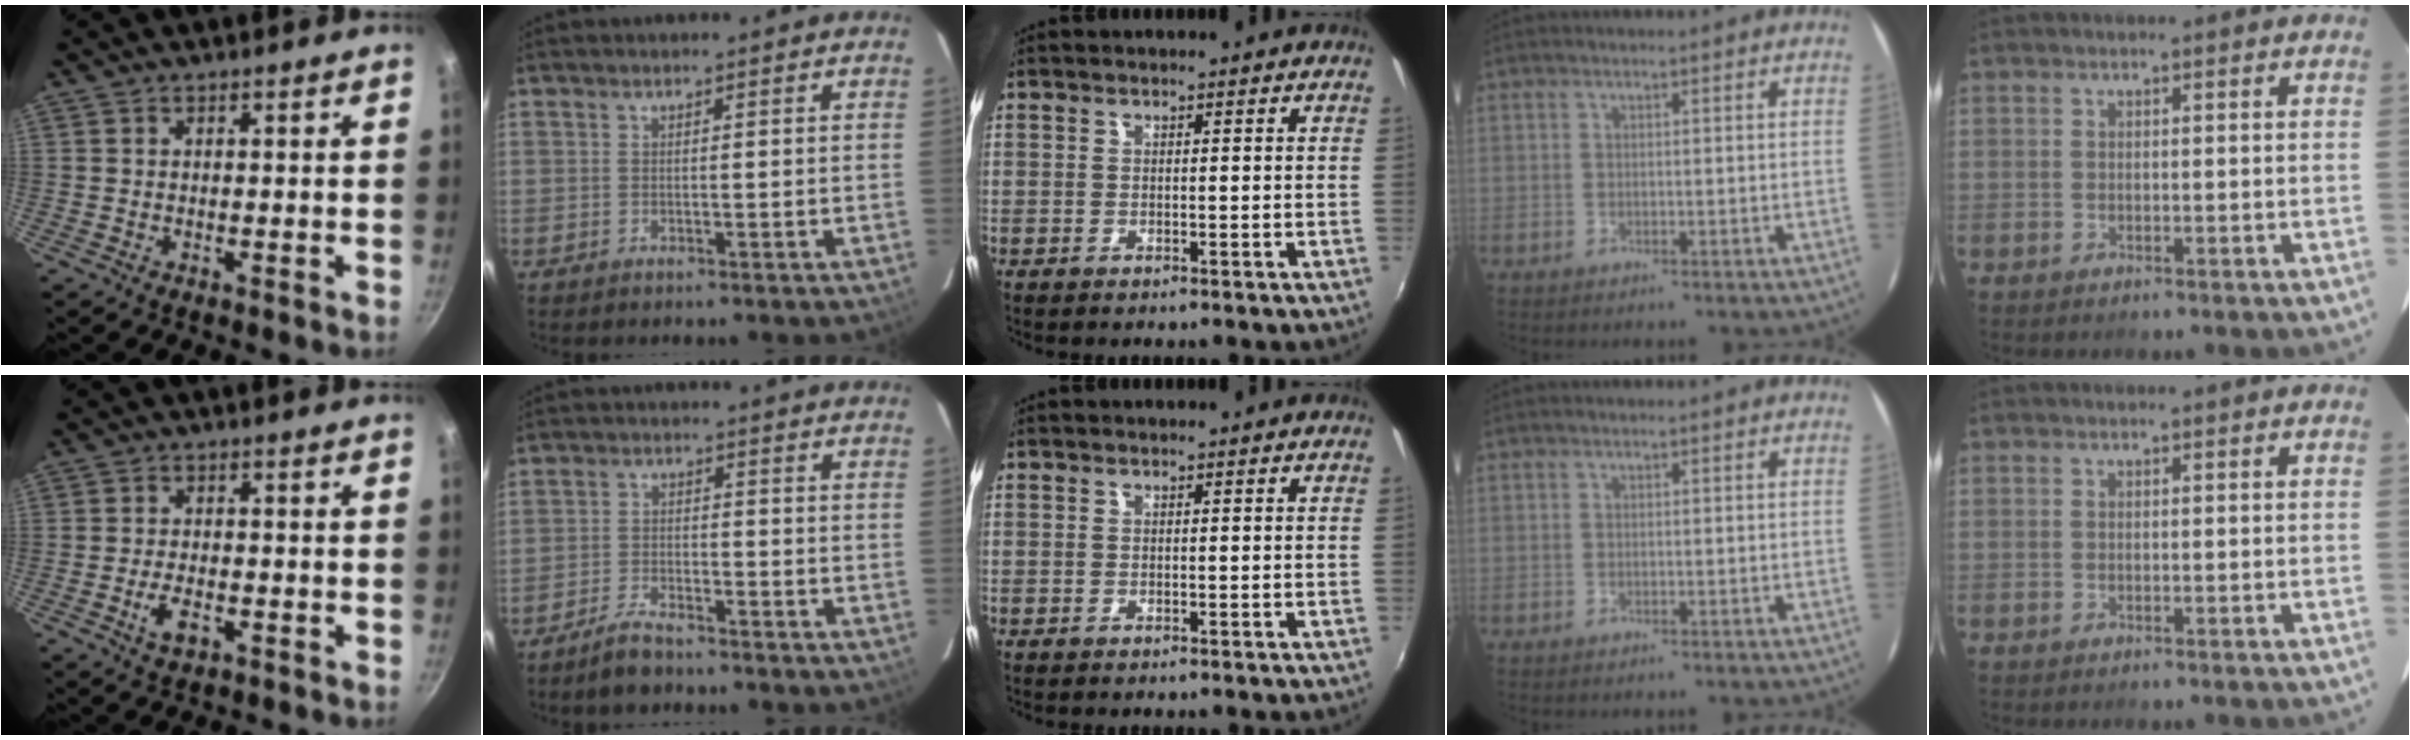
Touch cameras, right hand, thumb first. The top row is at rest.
{"thumb": {"total": 4.4, "force": [-1.7, 2.2, 3.4], "torque": [-0.062, 0.008, -0.031]}, "index": {"total": 4.8, "force": [-4.2, 1.3, 2.0], "torque": [-0.059, 0.001, -0.078]}}